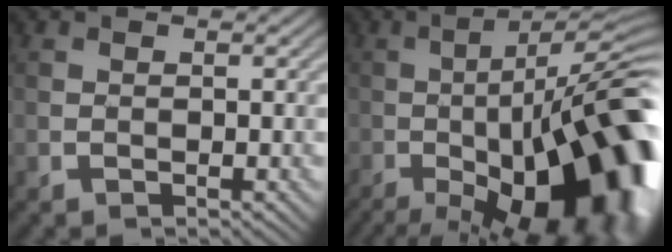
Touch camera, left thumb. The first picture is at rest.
{"total": 20.4, "force": [-8.4, 6.3, 17.5], "torque": [-0.230, -0.011, -0.132]}